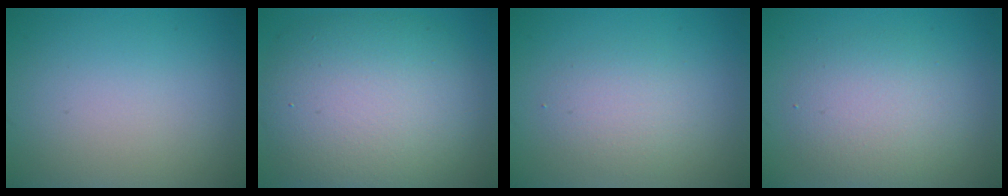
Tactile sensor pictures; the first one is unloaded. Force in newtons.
{"total": 10.2, "press": 10.2, "slide": 1.0}
{"total": 2.3, "press": 2.3, "slide": 0.2}
{"total": 4.2, "press": 4.2, "slide": 0.1}